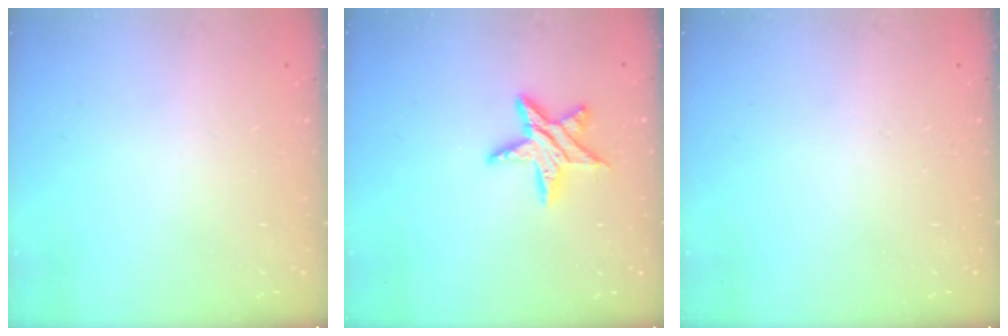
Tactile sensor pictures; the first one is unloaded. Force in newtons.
{"total": 10.8, "press": 10.7, "slide": 0.7}
{"total": 0.0}